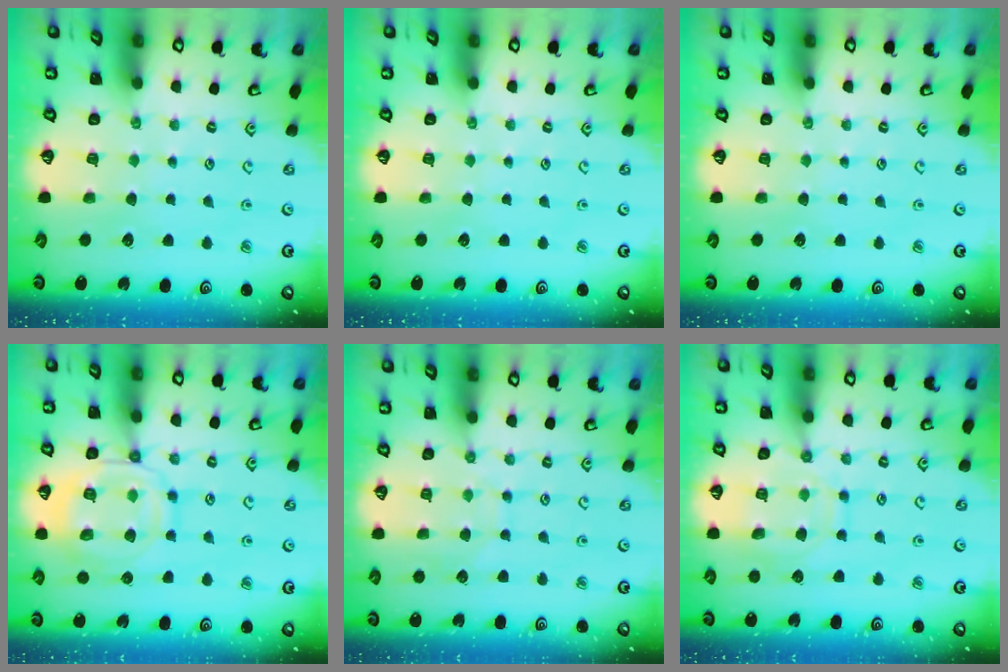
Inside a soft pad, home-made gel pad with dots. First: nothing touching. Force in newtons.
{"total": 0.0}
{"total": 0.0}
{"total": 11.8, "press": 11.7, "slide": 1.2}
{"total": 7.0, "press": 7.0, "slide": 0.6}
{"total": 11.7, "press": 11.7, "slide": 0.7}